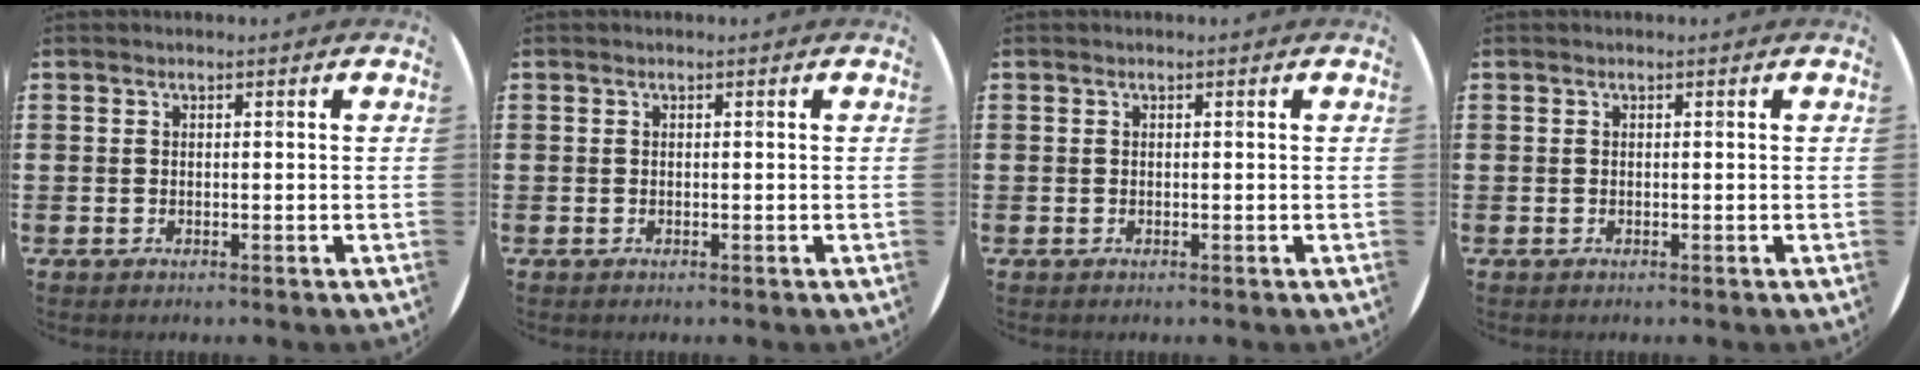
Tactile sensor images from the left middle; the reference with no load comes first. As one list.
[{"total": 0.0}, {"total": 0.0}, {"total": 0.0}]